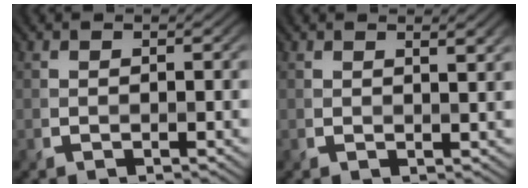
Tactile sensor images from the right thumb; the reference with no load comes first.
{"total": 1.8, "force": [1.2, 0.3, 1.3], "torque": [-0.020, -0.001, 0.021]}